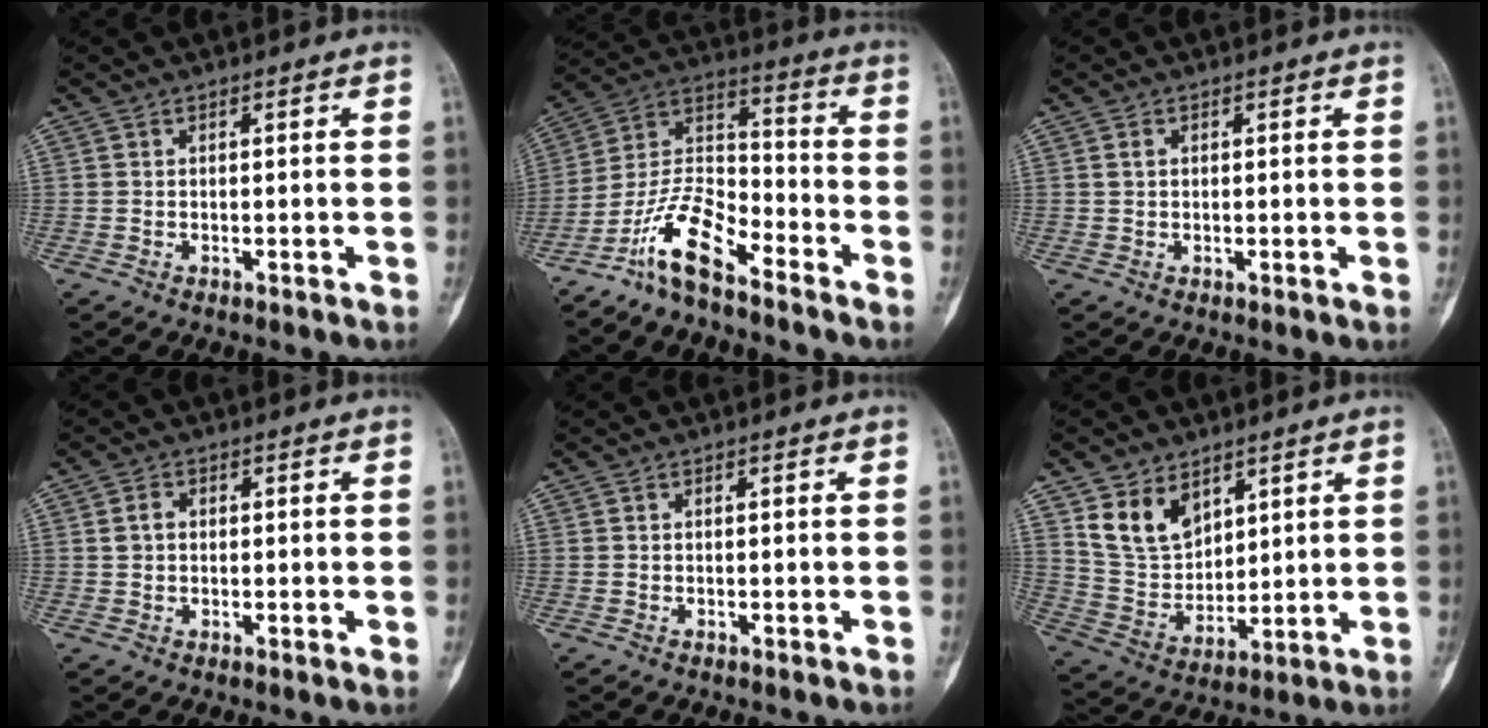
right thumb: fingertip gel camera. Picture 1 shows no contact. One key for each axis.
{"total": 11.5, "fx": -8.4, "fy": 3.8, "fz": 6.9, "tx": -0.131, "ty": 0.080, "tz": -0.169}
{"total": 1.2, "fx": 0.3, "fy": 0.8, "fz": 0.8, "tx": -0.013, "ty": -0.002, "tz": 0.006}
{"total": 2.3, "fx": 0.4, "fy": 1.8, "fz": 1.5, "tx": -0.021, "ty": 0.003, "tz": 0.005}
{"total": 0.0}
{"total": 11.1, "fx": 6.1, "fy": 7.6, "fz": 5.4, "tx": -0.073, "ty": -0.037, "tz": 0.133}